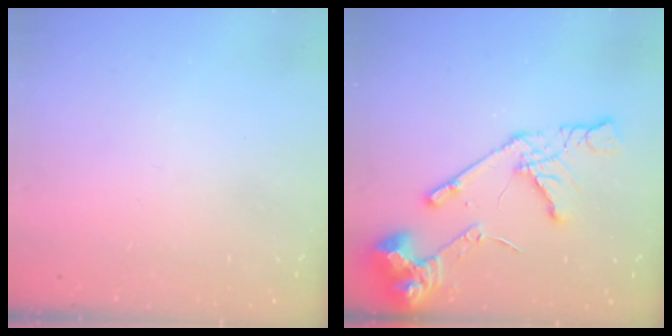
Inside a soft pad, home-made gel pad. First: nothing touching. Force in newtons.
{"total": 14.8, "press": 14.7, "slide": 1.9}